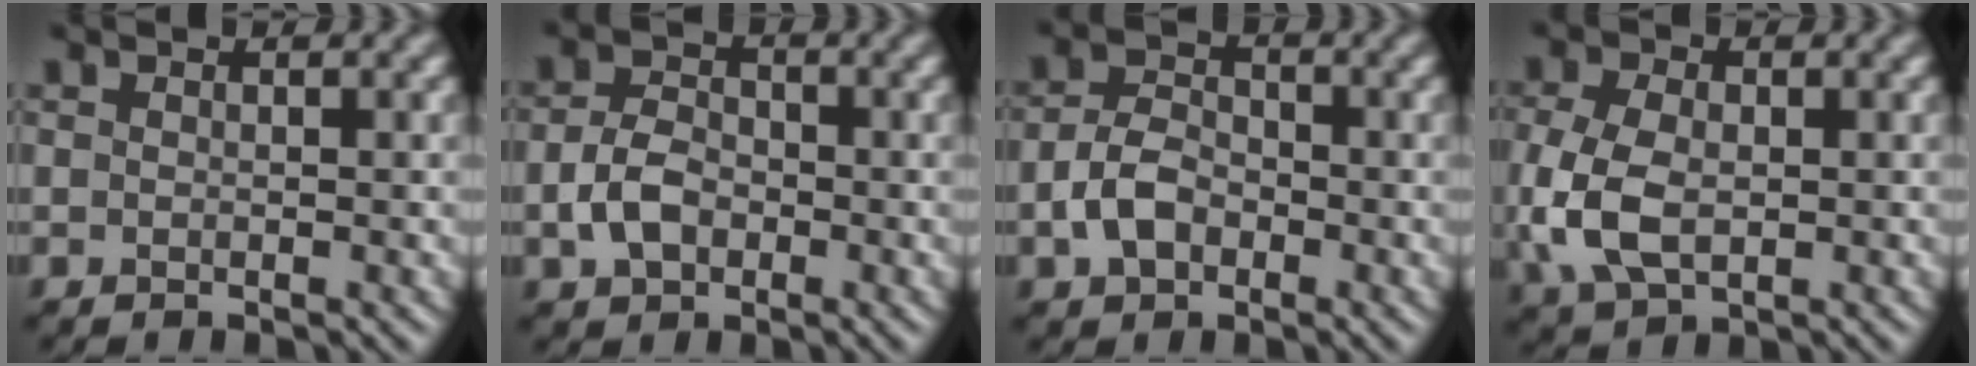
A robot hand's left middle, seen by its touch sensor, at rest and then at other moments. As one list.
[{"total": 3.4, "force": [-0.9, 2.5, 2.2], "torque": [-0.044, 0.003, -0.023]}, {"total": 3.5, "force": [-1.2, 2.5, 2.2], "torque": [-0.044, 0.005, -0.029]}, {"total": 6.0, "force": [-0.6, 4.0, 4.4], "torque": [-0.116, -0.007, -0.012]}]